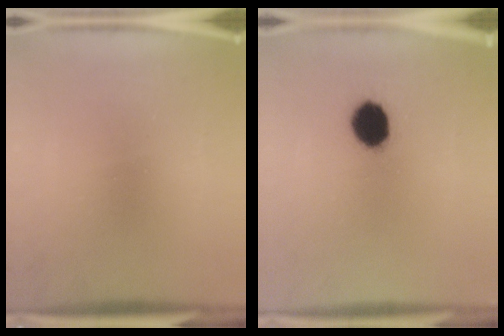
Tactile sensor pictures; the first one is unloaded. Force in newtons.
{"total": 8.0}